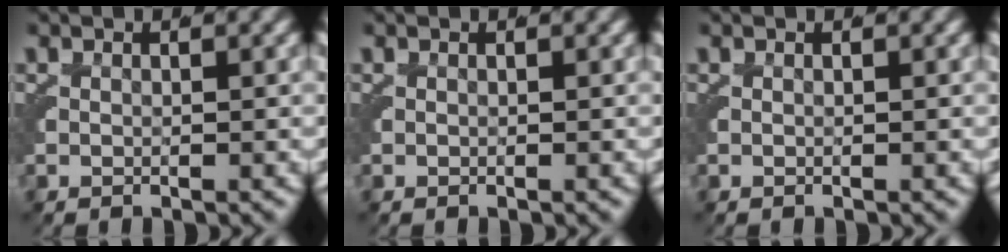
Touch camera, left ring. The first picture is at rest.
{"total": 0.0}
{"total": 0.0}